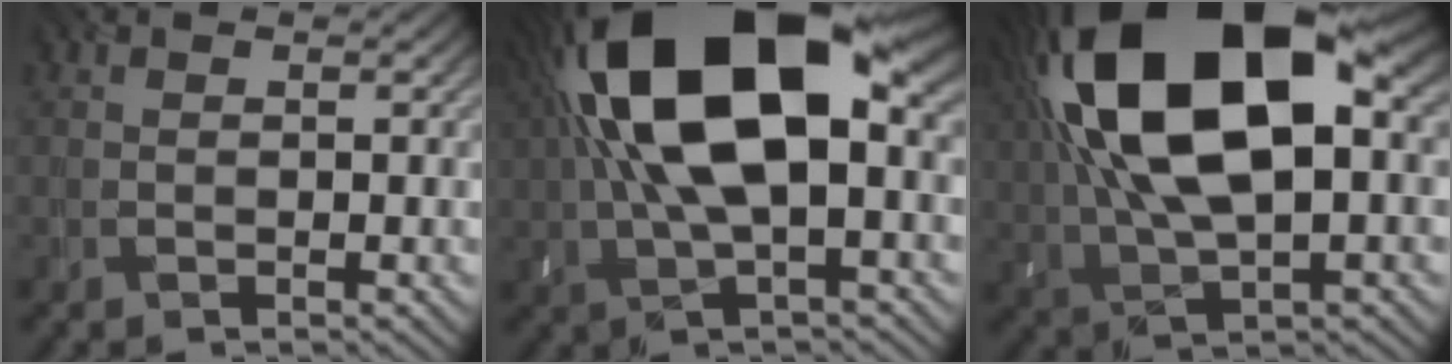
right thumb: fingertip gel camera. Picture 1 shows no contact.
{"total": 18.3, "force": [3.4, 8.7, 15.7], "torque": [-0.308, 0.027, 0.050]}
{"total": 19.2, "force": [5.1, 9.7, 15.8], "torque": [-0.314, 0.030, 0.083]}